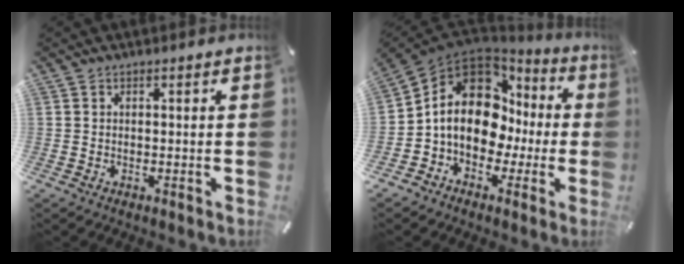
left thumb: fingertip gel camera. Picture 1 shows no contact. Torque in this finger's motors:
{"motor_torque": [0.83, 3.18, 1.58, 1.19, 0.24]}